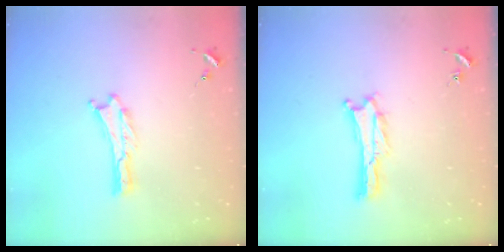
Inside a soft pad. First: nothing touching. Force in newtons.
{"total": 0.0}